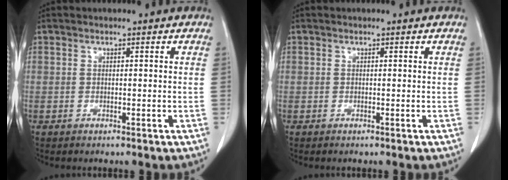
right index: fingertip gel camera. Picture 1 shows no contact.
{"total": 0.0}